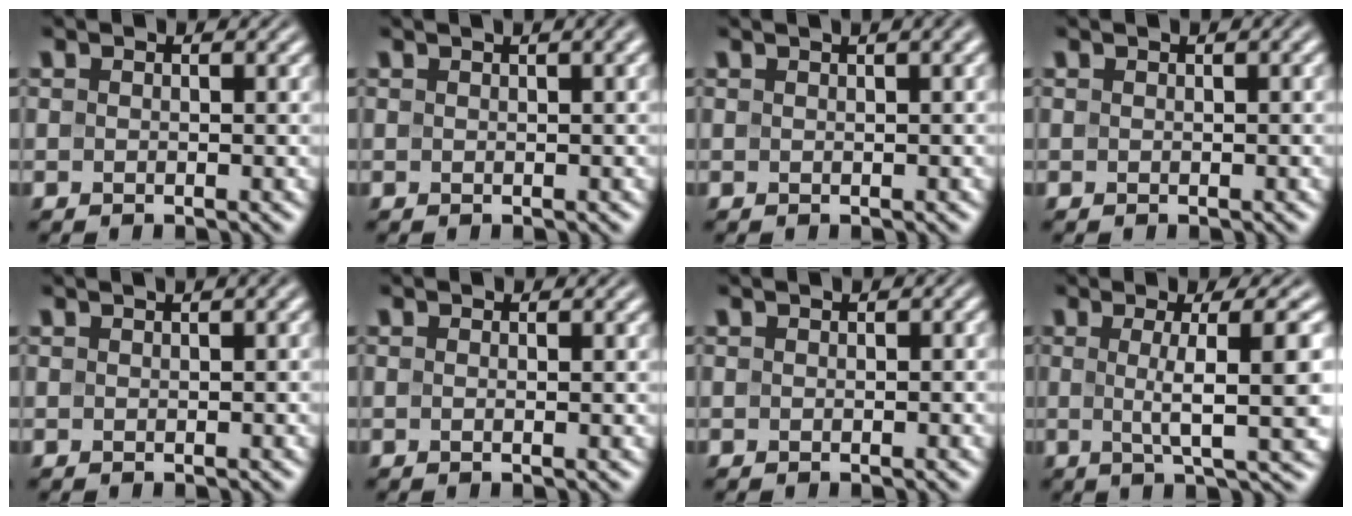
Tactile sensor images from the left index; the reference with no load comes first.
{"total": 4.6, "force": [2.2, 2.0, 3.4], "torque": [-0.019, 0.030, 0.003]}
{"total": 5.0, "force": [2.5, 2.3, 3.6], "torque": [-0.022, 0.037, 0.005]}
{"total": 1.3, "force": [0.7, 0.3, 1.1], "torque": [-0.015, 0.008, 0.007]}
{"total": 2.8, "force": [1.4, 1.0, 2.2], "torque": [-0.018, 0.013, 0.012]}
{"total": 0.6, "force": [-0.2, 0.2, 0.5], "torque": [-0.008, -0.002, -0.004]}
{"total": 0.7, "force": [0.2, 0.3, 0.6], "torque": [-0.007, 0.005, 0.005]}
{"total": 7.1, "force": [0.2, 1.4, 7.0], "torque": [-0.100, 0.004, 0.005]}